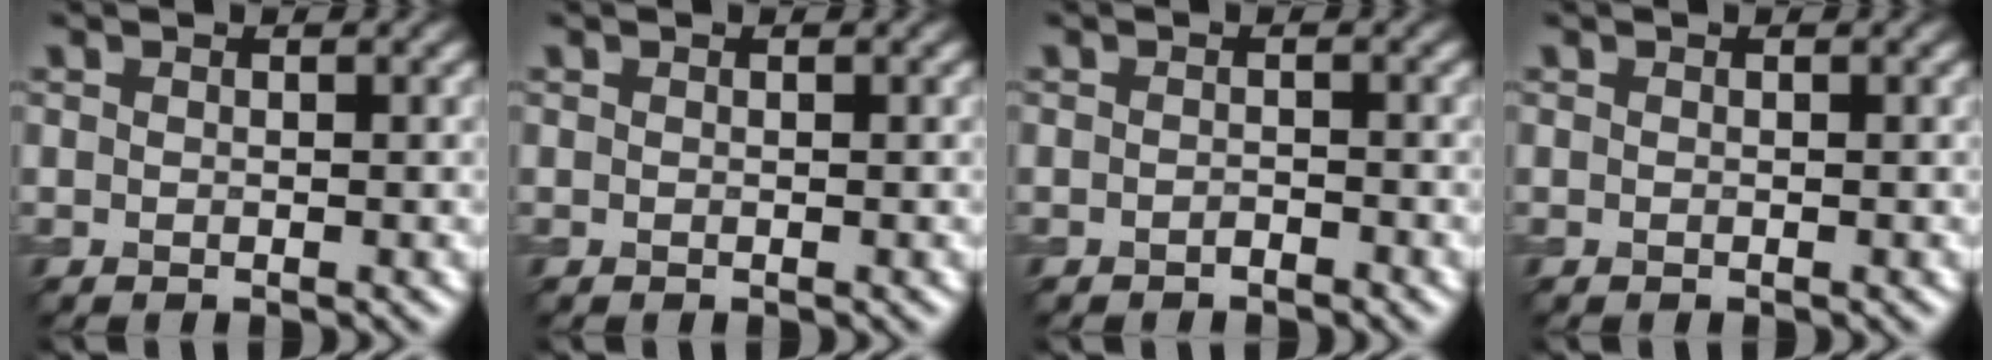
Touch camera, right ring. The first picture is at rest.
{"total": 0.0}
{"total": 0.7, "force": [-0.6, 0.2, 0.3], "torque": [-0.006, 0.001, -0.011]}
{"total": 0.0}